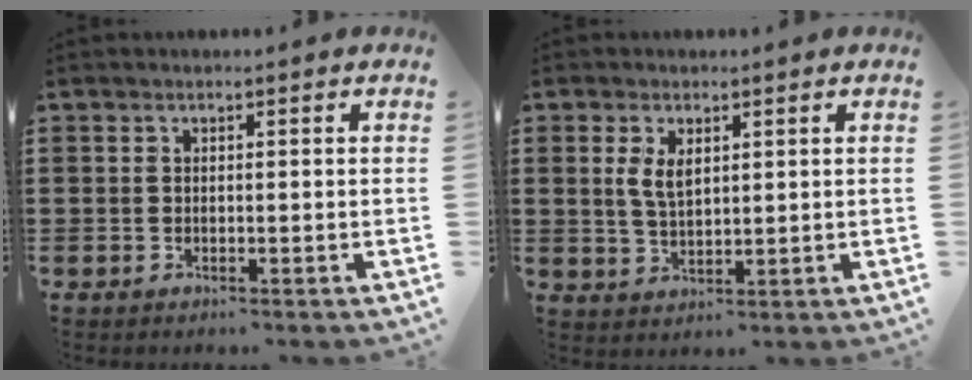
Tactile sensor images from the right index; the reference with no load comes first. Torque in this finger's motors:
{"motor_torque": [0.42, 0.41, 0.18, 0.11]}